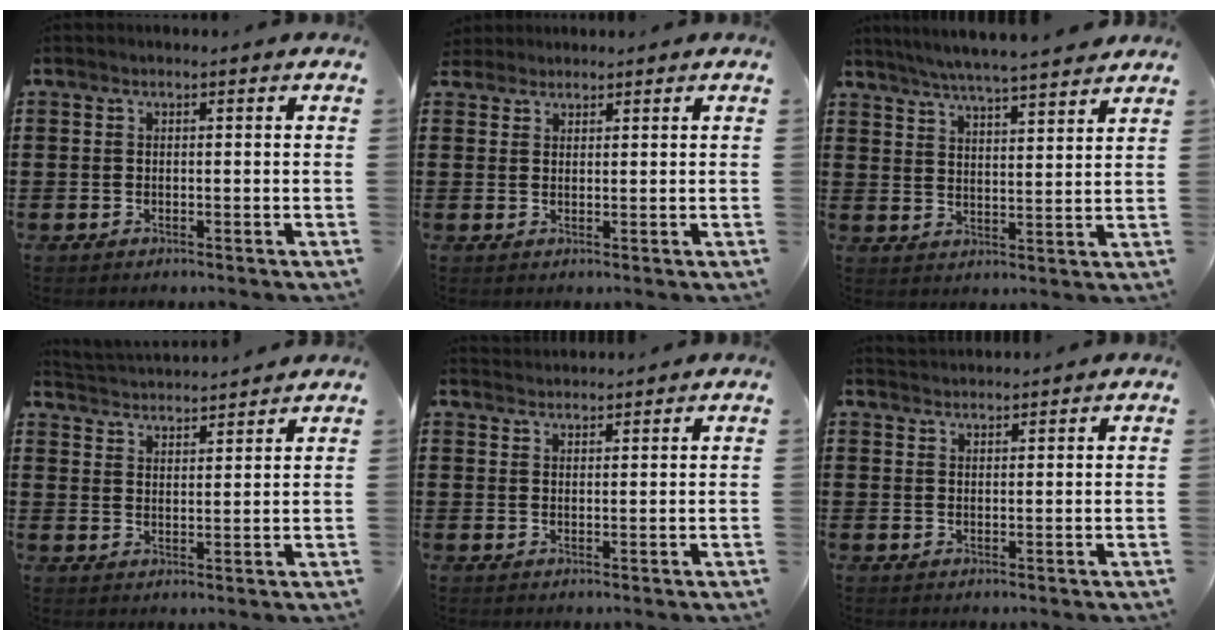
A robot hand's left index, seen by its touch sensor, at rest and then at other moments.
{"total": 1.7, "force": [1.6, 0.7, -0.1], "torque": [-0.004, 0.006, 0.032]}
{"total": 5.1, "force": [4.9, -0.4, 1.4], "torque": [-0.046, -0.024, 0.086]}
{"total": 2.9, "force": [2.9, -0.3, -0.5], "torque": [-0.004, -0.021, 0.050]}
{"total": 1.8, "force": [1.7, 0.1, -0.3], "torque": [0.000, 0.001, 0.035]}
{"total": 1.6, "force": [1.6, 0.1, -0.1], "torque": [-0.002, 0.003, 0.032]}